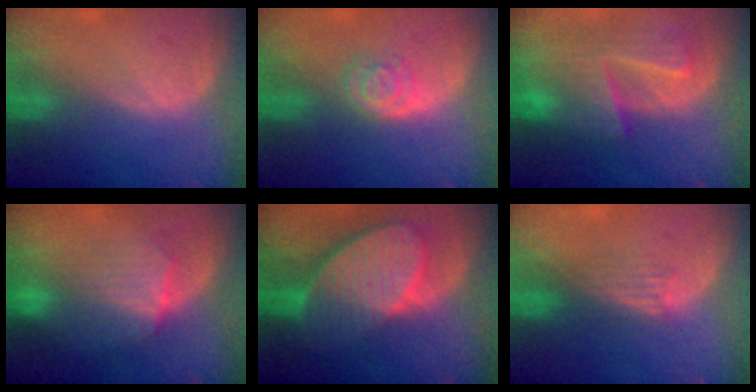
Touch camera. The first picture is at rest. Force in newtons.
{"total": 3.5, "press": 3.5, "slide": 0.6}
{"total": 9.4, "press": 8.3, "slide": 4.3}
{"total": 7.1, "press": 7.0, "slide": 0.9}
{"total": 10.3, "press": 9.0, "slide": 5.0}
{"total": 3.1, "press": 2.8, "slide": 1.2}